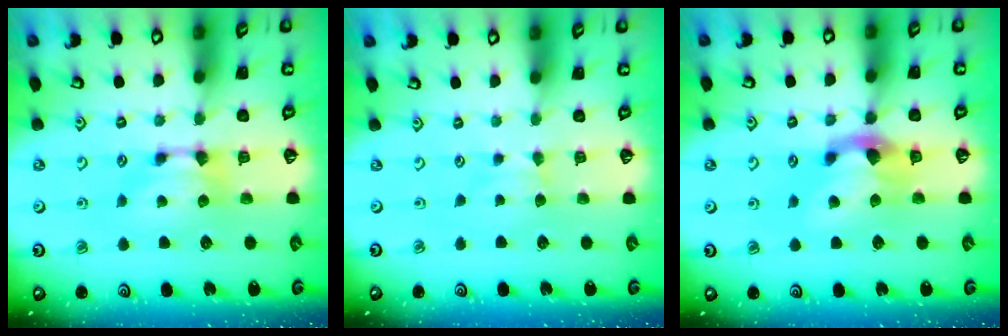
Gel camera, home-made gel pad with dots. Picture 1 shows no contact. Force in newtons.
{"total": 2.7, "press": 2.6, "slide": 0.4}
{"total": 3.7, "press": 3.1, "slide": 2.0}